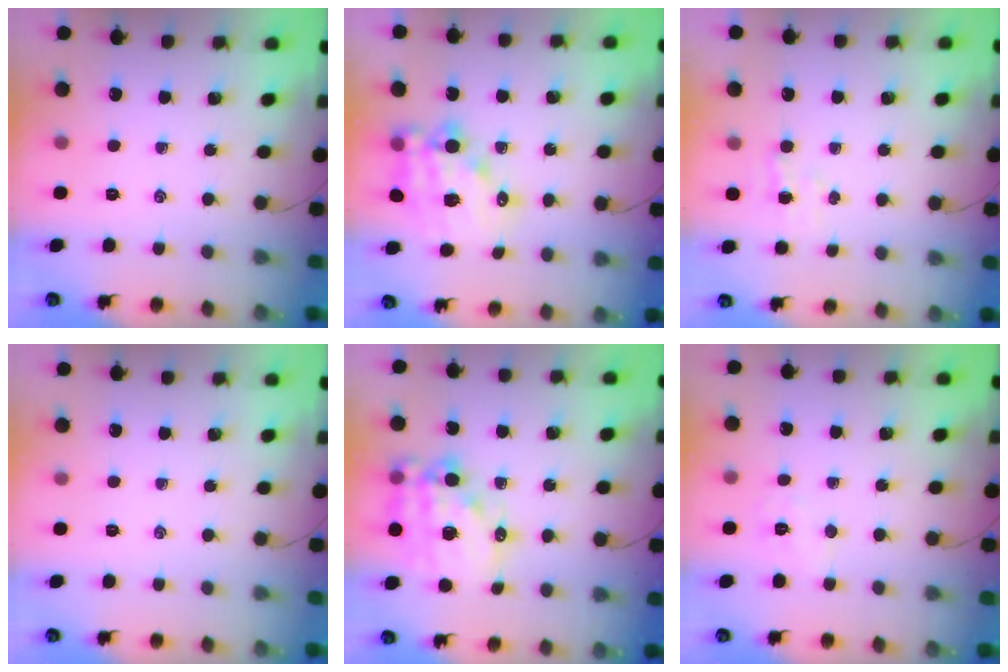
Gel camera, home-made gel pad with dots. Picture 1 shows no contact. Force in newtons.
{"total": 13.2, "press": 12.9, "slide": 3.1}
{"total": 2.5, "press": 2.3, "slide": 0.8}
{"total": 0.0}
{"total": 17.5, "press": 17.1, "slide": 4.0}
{"total": 4.9, "press": 4.8, "slide": 1.0}